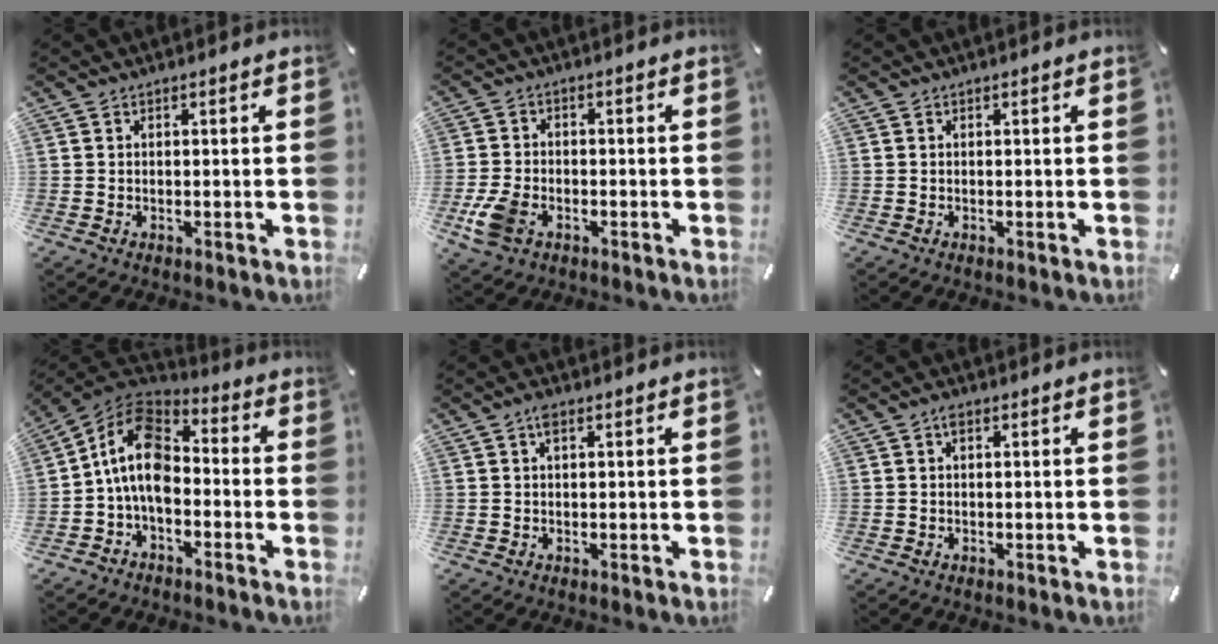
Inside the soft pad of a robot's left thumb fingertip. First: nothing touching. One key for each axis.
{"total": 6.8, "fx": -2.8, "fy": 4.6, "fz": 4.2, "tx": -0.109, "ty": 0.003, "tz": -0.056}
{"total": 0.0}
{"total": 12.3, "fx": -2.6, "fy": 8.2, "fz": 8.8, "tx": -0.188, "ty": 0.018, "tz": -0.053}
{"total": 1.7, "fx": 0.8, "fy": 0.8, "fz": 1.3, "tx": -0.029, "ty": 0.005, "tz": 0.013}
{"total": 1.1, "fx": 0.3, "fy": 0.6, "fz": 0.8, "tx": -0.018, "ty": 0.004, "tz": 0.005}